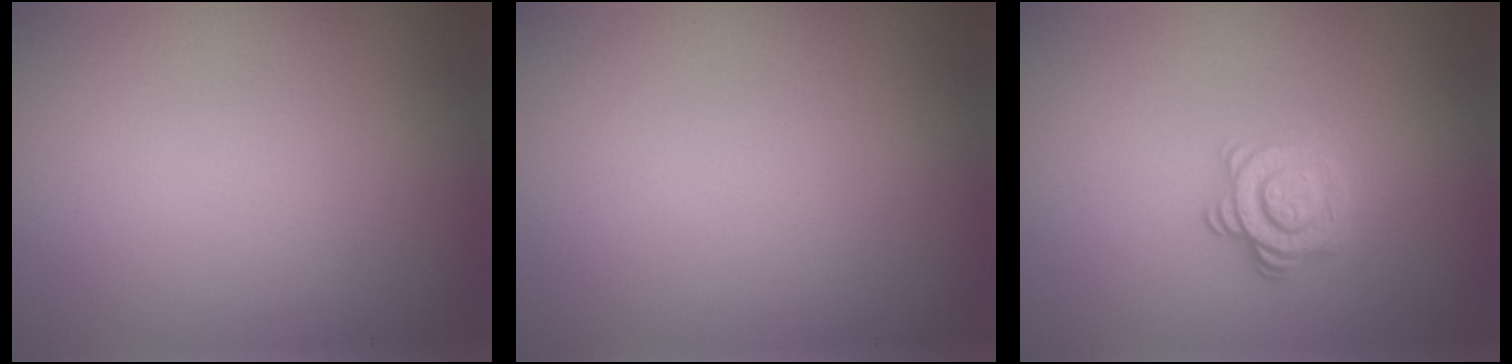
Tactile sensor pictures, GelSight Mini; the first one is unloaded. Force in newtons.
{"total": 0.0}
{"total": 2.9, "press": 2.5, "slide": 1.6}